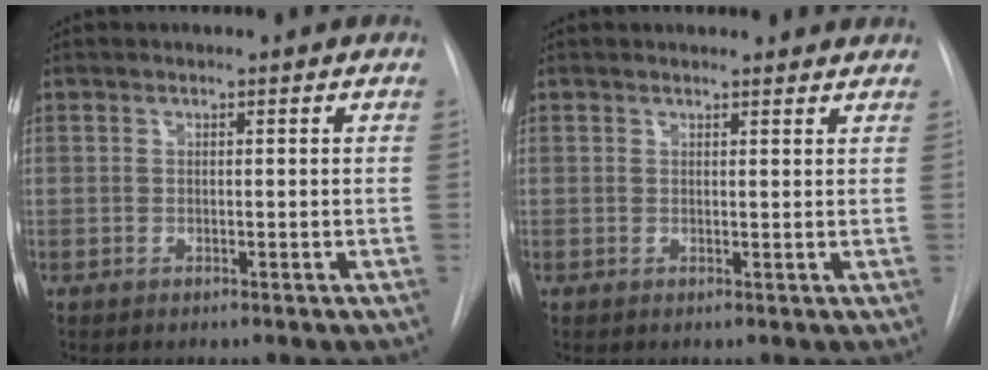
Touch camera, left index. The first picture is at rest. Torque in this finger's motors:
{"motor_torque": [0.66, -0.54, 0.02, 0.00]}